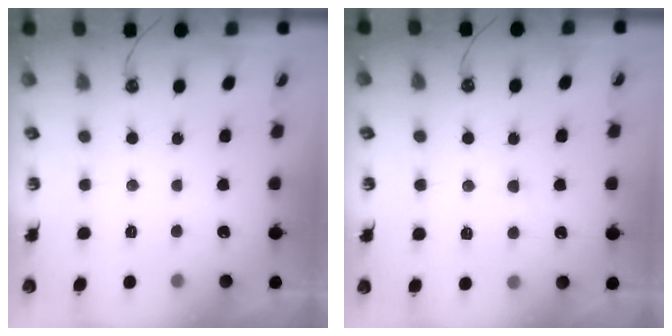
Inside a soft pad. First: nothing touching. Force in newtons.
{"total": 0.9, "press": 0.7, "slide": 0.5}